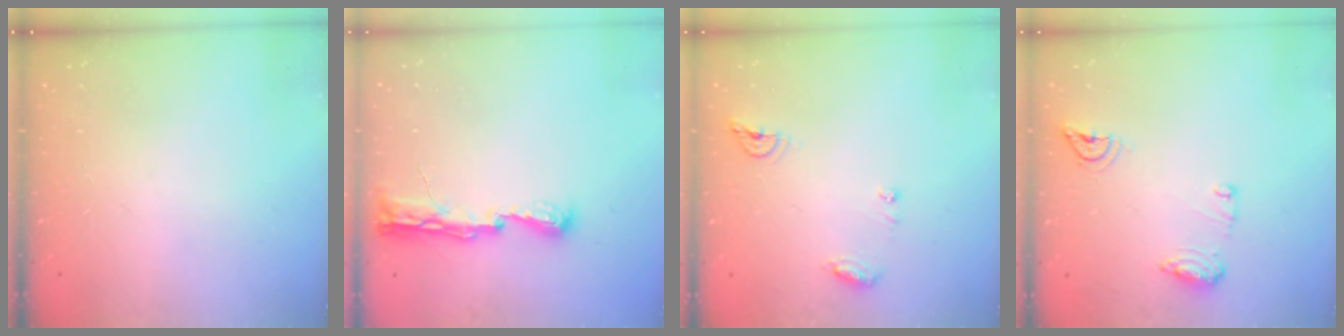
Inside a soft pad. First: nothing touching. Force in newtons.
{"total": 8.9, "press": 8.5, "slide": 2.3}
{"total": 7.4, "press": 7.4, "slide": 0.5}
{"total": 8.5, "press": 8.5, "slide": 0.1}